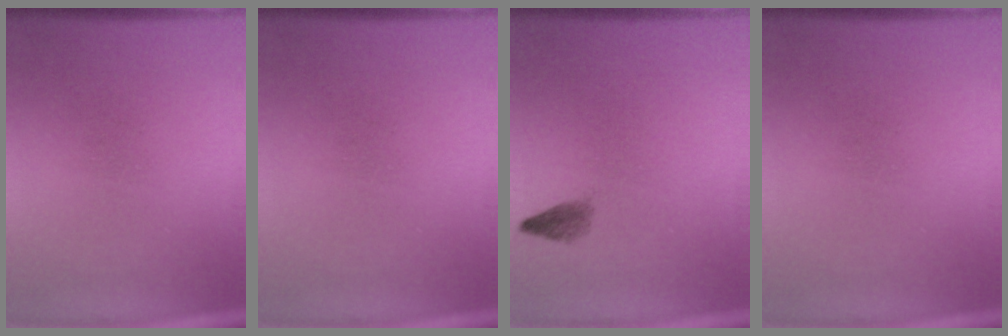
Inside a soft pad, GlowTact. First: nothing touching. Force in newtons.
{"total": 0.0}
{"total": 1.4}
{"total": 0.0}